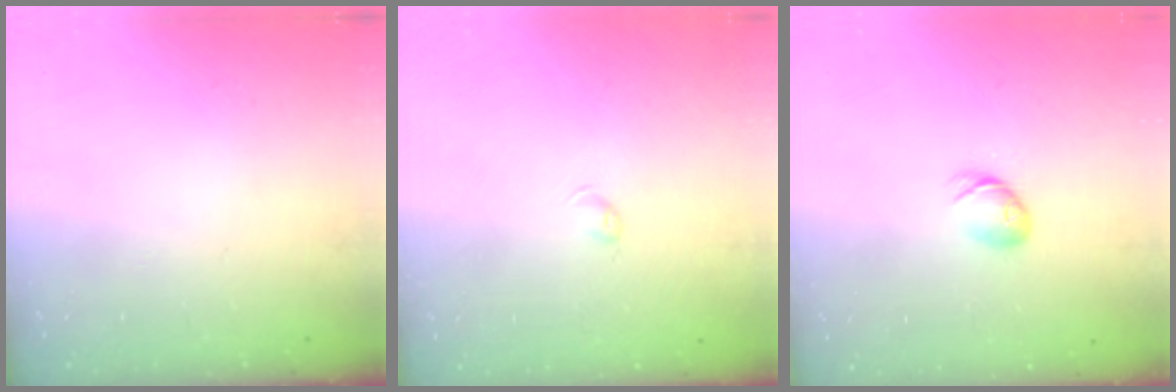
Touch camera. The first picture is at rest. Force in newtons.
{"total": 2.7, "press": 2.6, "slide": 0.4}
{"total": 6.2, "press": 6.1, "slide": 1.1}